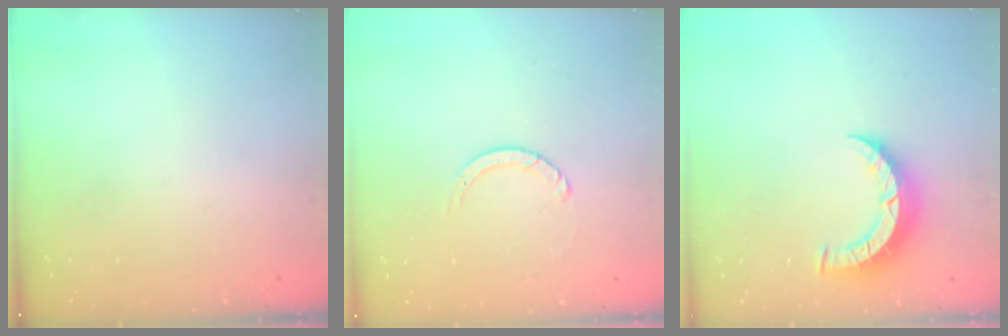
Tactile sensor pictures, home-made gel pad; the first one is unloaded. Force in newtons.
{"total": 1.3, "press": 1.2, "slide": 0.2}
{"total": 7.1, "press": 7.0, "slide": 0.8}